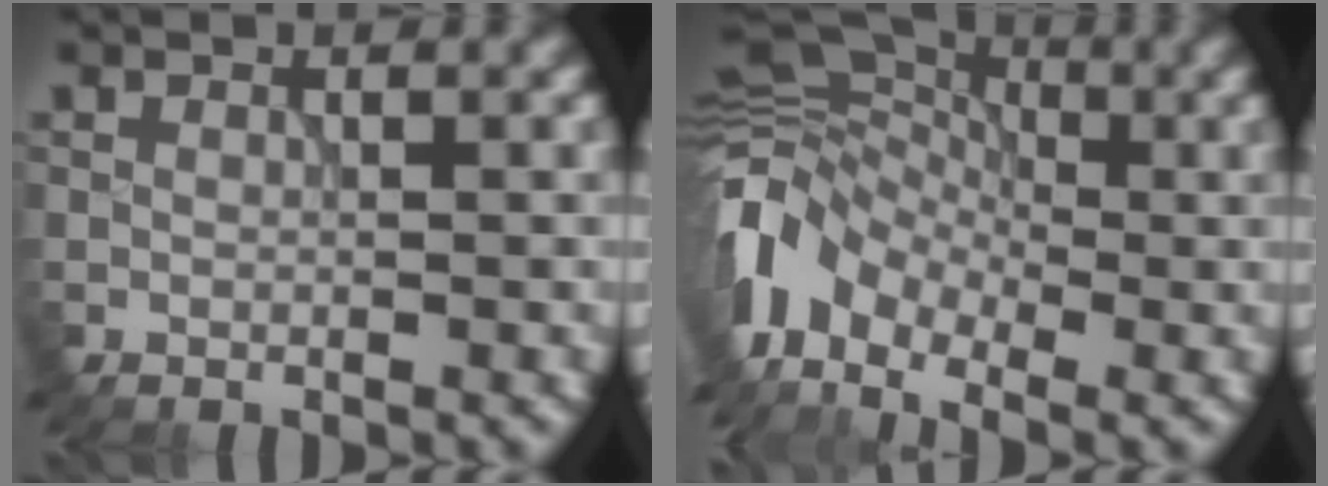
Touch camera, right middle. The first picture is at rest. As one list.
[{"total": 8.3, "force": [-3.4, 5.3, 5.3], "torque": [-0.102, -0.005, -0.085]}]